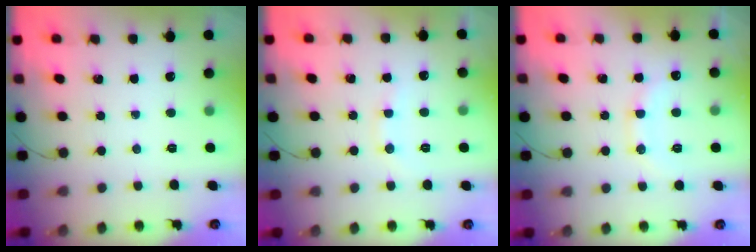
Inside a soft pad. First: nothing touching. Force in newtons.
{"total": 8.3, "press": 8.2, "slide": 1.4}
{"total": 11.1, "press": 11.1, "slide": 1.0}